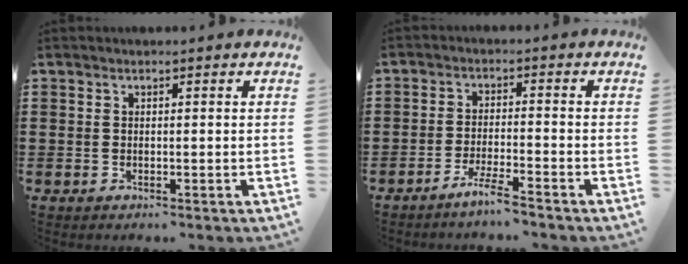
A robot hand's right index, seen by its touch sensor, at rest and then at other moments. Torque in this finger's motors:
{"motor_torque": [0.84, 0.77, 0.06, 0.02]}